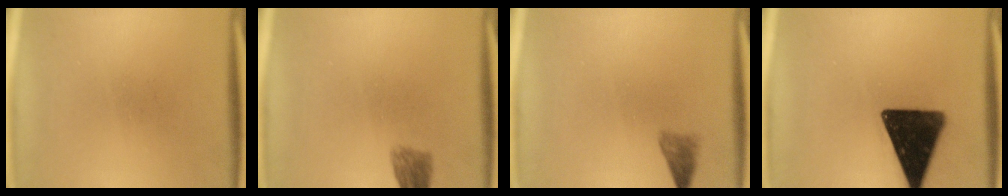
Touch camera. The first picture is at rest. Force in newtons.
{"total": 2.9}
{"total": 1.9}
{"total": 17.1}